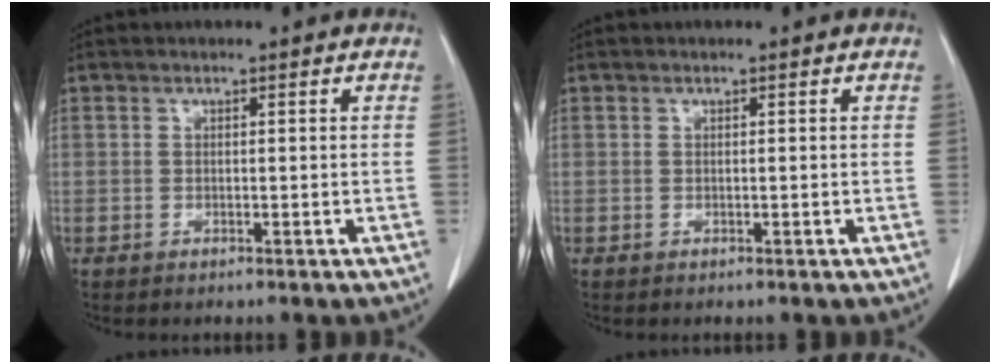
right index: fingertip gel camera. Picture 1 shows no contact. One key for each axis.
{"total": 0.0}